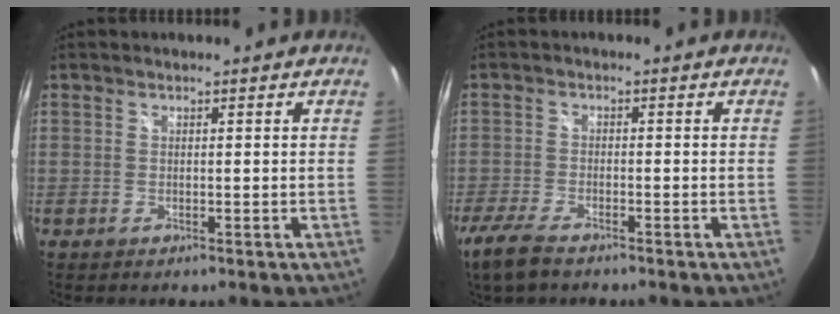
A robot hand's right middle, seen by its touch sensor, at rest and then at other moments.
{"total": 7.2, "force": [-5.5, 1.9, 4.2], "torque": [-0.119, -0.022, -0.108]}